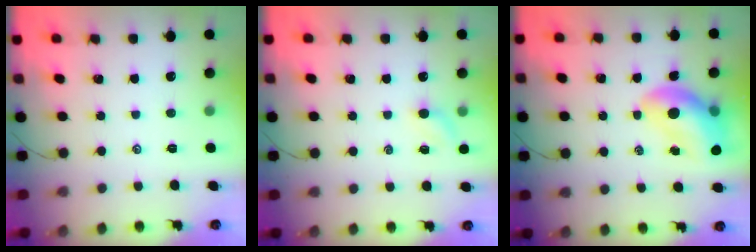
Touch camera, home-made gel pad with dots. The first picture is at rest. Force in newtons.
{"total": 3.3, "press": 3.1, "slide": 1.1}
{"total": 13.3, "press": 12.8, "slide": 3.8}